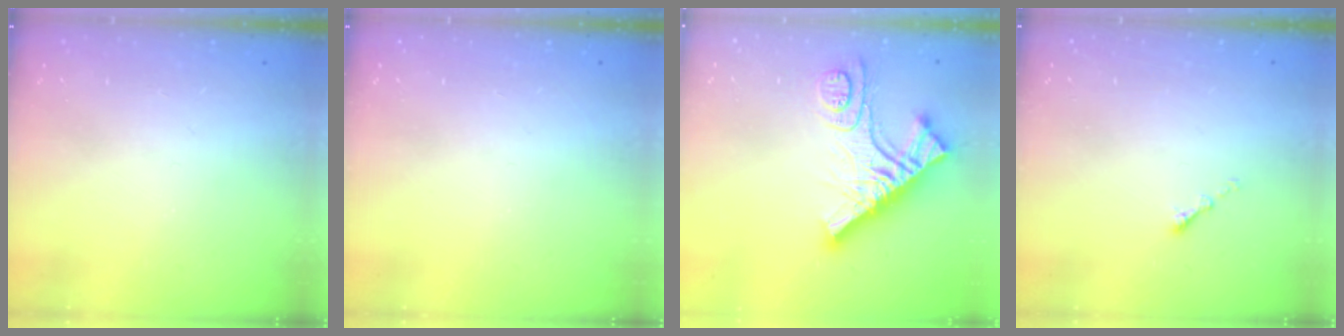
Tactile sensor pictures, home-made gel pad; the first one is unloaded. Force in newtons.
{"total": 0.0}
{"total": 14.2, "press": 14.1, "slide": 1.5}
{"total": 1.1, "press": 1.0, "slide": 0.5}